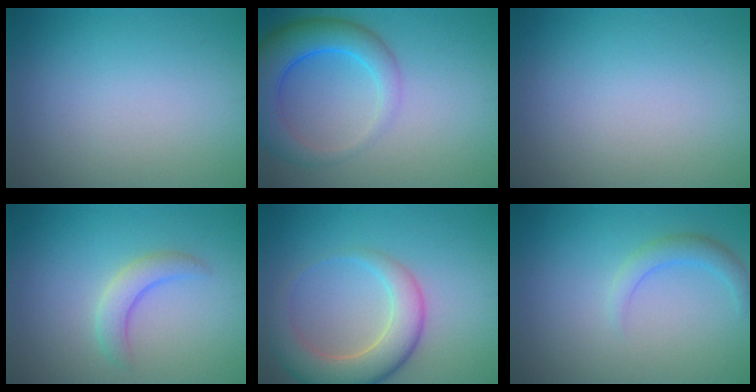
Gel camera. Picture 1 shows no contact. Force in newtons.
{"total": 6.1, "press": 6.0, "slide": 0.3}
{"total": 0.0}
{"total": 2.5, "press": 2.5, "slide": 0.2}
{"total": 5.9, "press": 5.9, "slide": 0.6}
{"total": 2.0, "press": 2.0, "slide": 0.1}